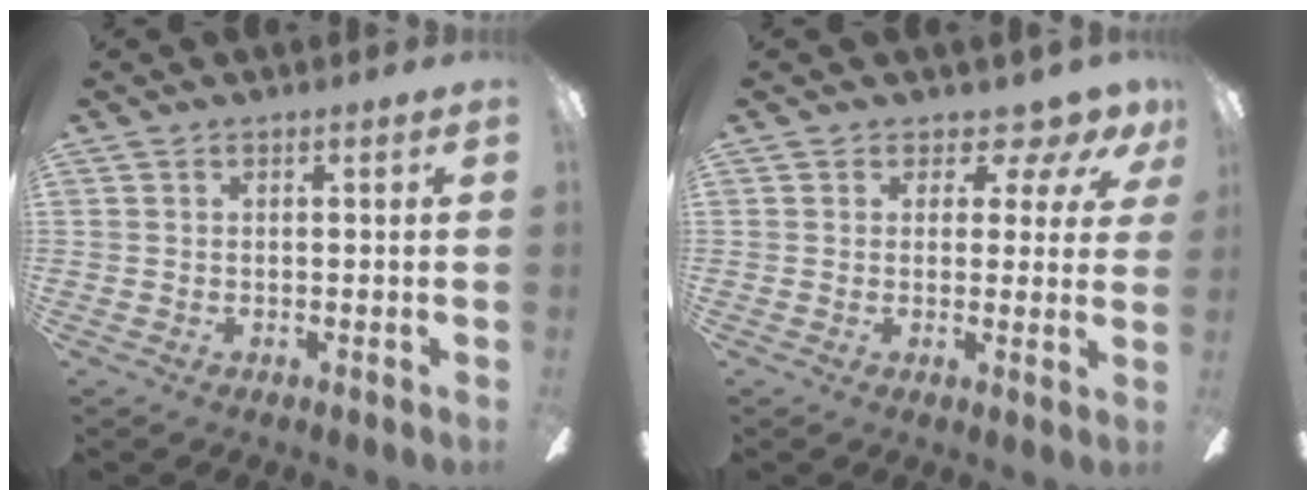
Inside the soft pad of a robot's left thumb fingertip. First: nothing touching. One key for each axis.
{"total": 5.9, "fx": 4.5, "fy": 2.9, "fz": 2.5, "tx": -0.021, "ty": -0.040, "tz": 0.074}